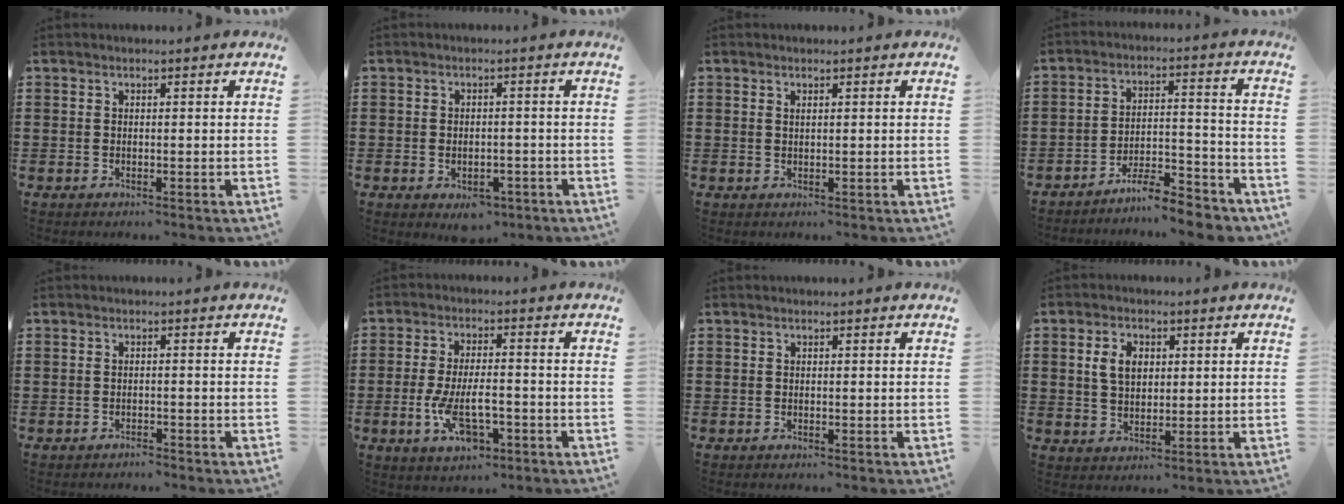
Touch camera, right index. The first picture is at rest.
{"total": 2.4, "force": [-1.5, 1.4, 1.1], "torque": [-0.022, 0.004, -0.029]}
{"total": 0.5, "force": [0.3, 0.1, 0.4], "torque": [-0.009, 0.001, 0.006]}
{"total": 6.9, "force": [-6.5, 0.7, 2.3], "torque": [-0.034, 0.016, -0.123]}
{"total": 1.1, "force": [-1.1, 0.1, -0.1], "torque": [-0.002, 0.003, -0.024]}
{"total": 8.3, "force": [-2.7, 3.5, 7.0], "torque": [-0.149, -0.004, -0.049]}
{"total": 0.0}
{"total": 4.4, "force": [1.0, 3.0, 3.1], "torque": [-0.070, 0.014, 0.015]}